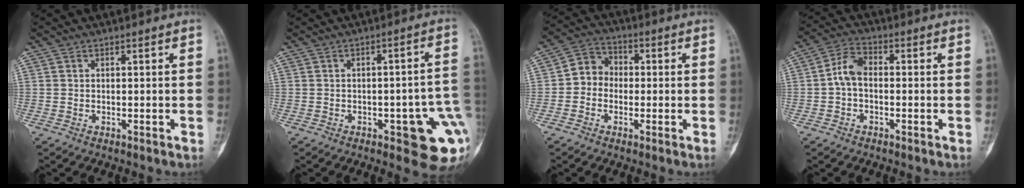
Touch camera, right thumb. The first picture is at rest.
{"total": 13.0, "force": [-3.5, 4.3, 11.8], "torque": [-0.113, 0.017, -0.033]}
{"total": 6.2, "force": [-0.8, 5.5, 2.8], "torque": [-0.017, 0.023, -0.031]}
{"total": 5.3, "force": [-0.6, 3.3, 4.2], "torque": [-0.076, 0.019, -0.024]}